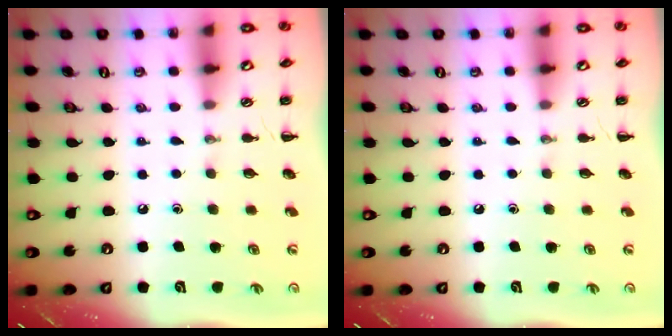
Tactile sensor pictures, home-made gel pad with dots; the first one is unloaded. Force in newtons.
{"total": 0.0}